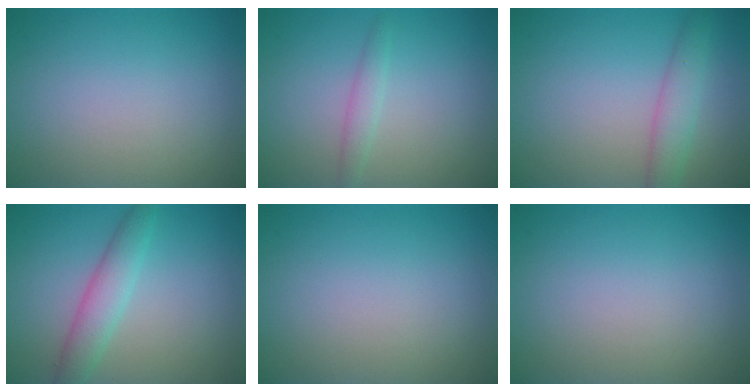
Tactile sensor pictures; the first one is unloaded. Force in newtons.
{"total": 1.3, "press": 1.3, "slide": 0.1}
{"total": 2.7, "press": 2.7, "slide": 0.1}
{"total": 3.2, "press": 3.2, "slide": 0.1}
{"total": 0.0}
{"total": 0.0}